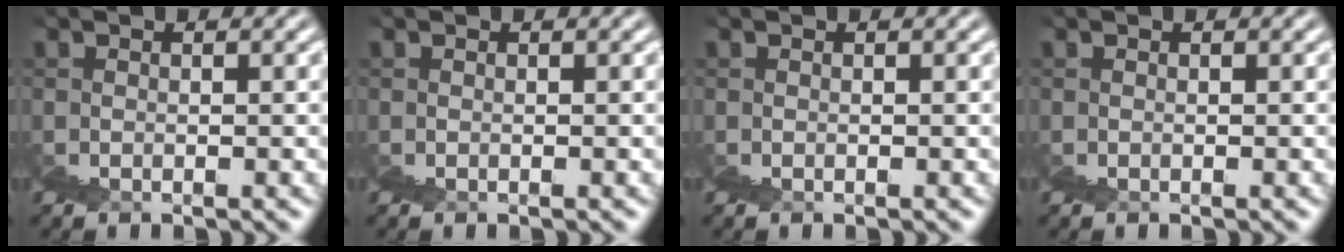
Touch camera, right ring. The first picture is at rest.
{"total": 0.0}
{"total": 0.0}
{"total": 0.0}